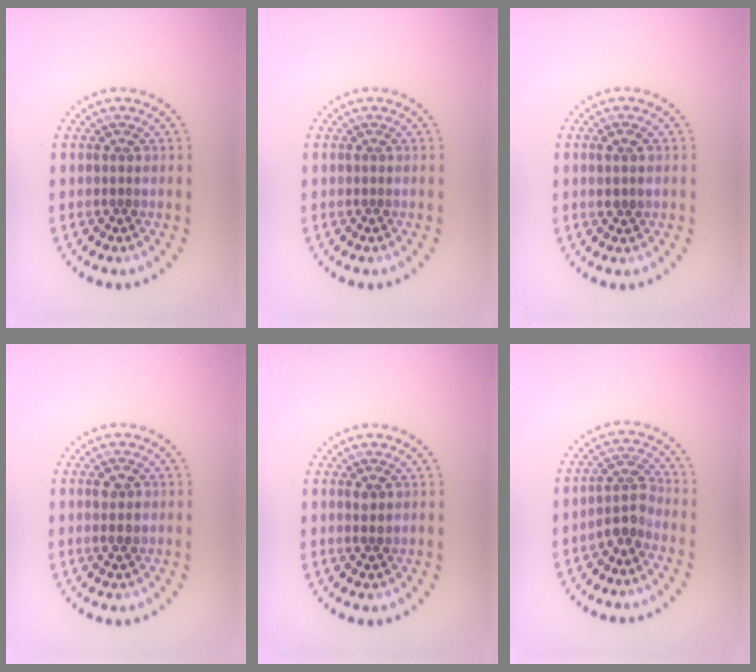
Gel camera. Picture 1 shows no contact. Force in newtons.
{"total": 0.0}
{"total": 1.5, "press": 1.4, "slide": 0.4}
{"total": 1.4, "press": 1.4, "slide": 0.2}
{"total": 0.9, "press": 0.8, "slide": 0.1}
{"total": 2.5, "press": 2.1, "slide": 1.5}